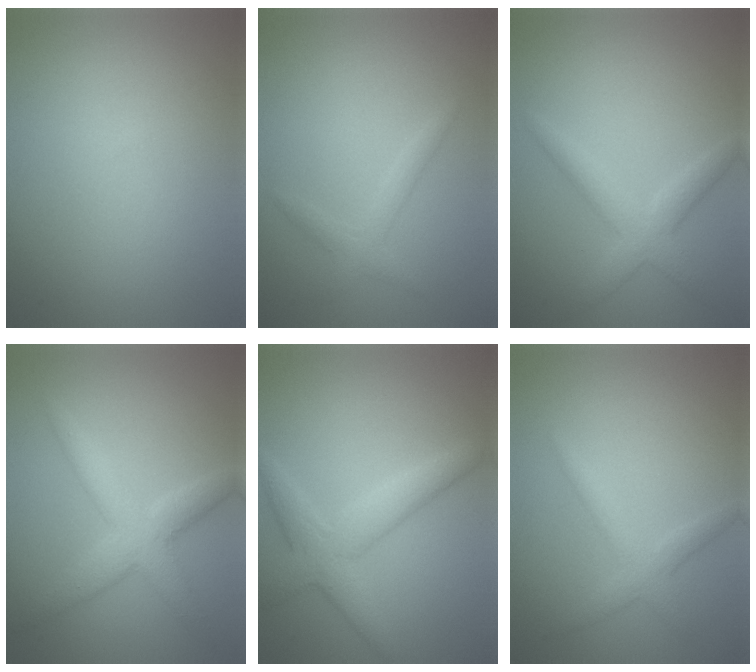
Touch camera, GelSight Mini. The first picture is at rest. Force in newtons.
{"total": 1.5, "press": 1.5, "slide": 0.1}
{"total": 3.1, "press": 3.1, "slide": 0.1}
{"total": 4.3, "press": 4.3, "slide": 0.0}
{"total": 3.9, "press": 3.9, "slide": 0.1}
{"total": 2.3, "press": 2.2, "slide": 0.1}